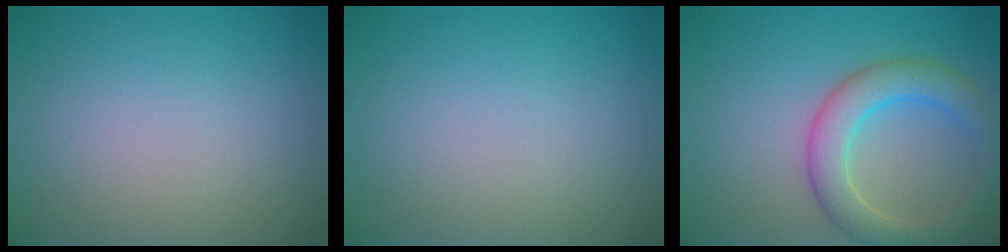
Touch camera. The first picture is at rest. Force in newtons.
{"total": 0.0}
{"total": 4.9, "press": 4.9, "slide": 0.0}